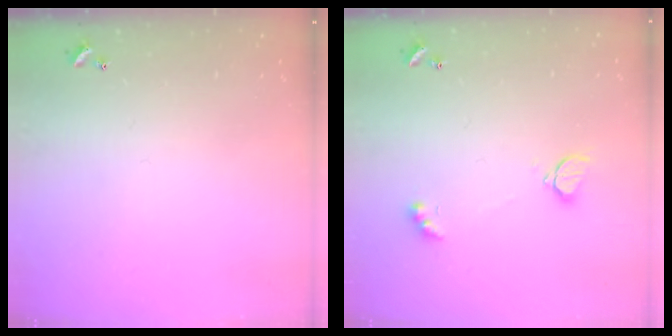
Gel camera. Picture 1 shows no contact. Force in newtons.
{"total": 2.4, "press": 2.4, "slide": 0.6}